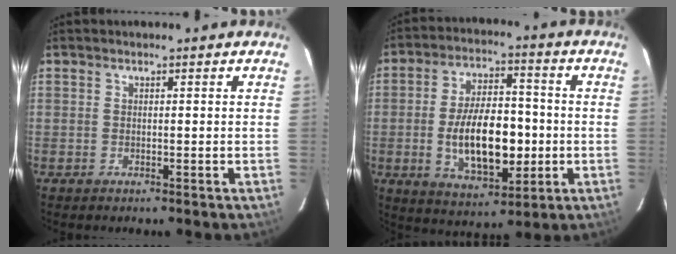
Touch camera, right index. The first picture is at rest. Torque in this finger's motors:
{"motor_torque": [1.16, -0.82, 0.89, 0.21]}